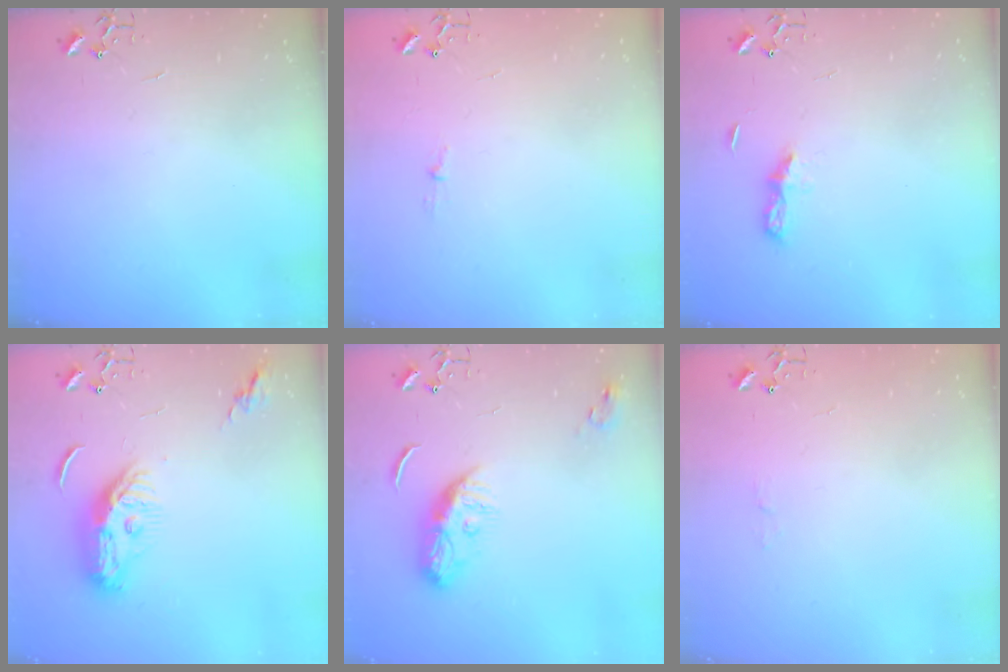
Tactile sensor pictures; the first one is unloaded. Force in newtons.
{"total": 3.3, "press": 3.3, "slide": 0.5}
{"total": 5.6, "press": 5.6, "slide": 0.7}
{"total": 10.2, "press": 10.1, "slide": 1.0}
{"total": 10.1, "press": 10.1, "slide": 0.1}
{"total": 3.9, "press": 3.9, "slide": 0.5}